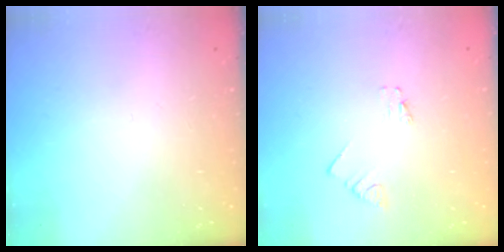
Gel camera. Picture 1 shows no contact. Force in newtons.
{"total": 0.0}